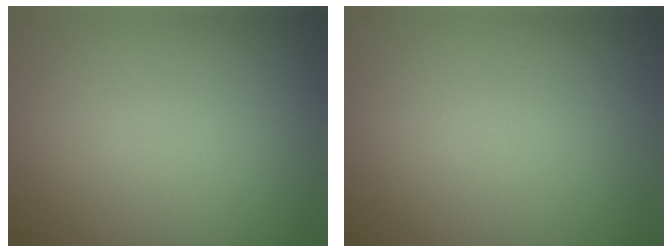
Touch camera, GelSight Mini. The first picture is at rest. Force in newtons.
{"total": 0.0}